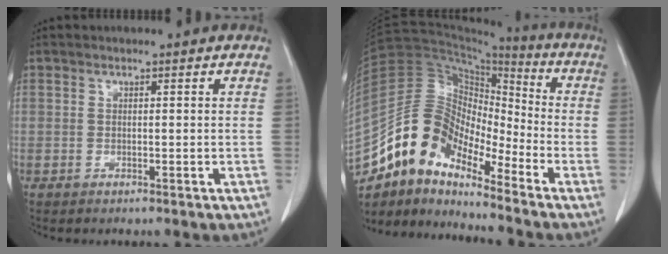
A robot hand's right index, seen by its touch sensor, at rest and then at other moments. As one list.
[{"total": 15.0, "force": [-10.9, 6.3, 8.1], "torque": [-0.154, 0.061, -0.202]}]